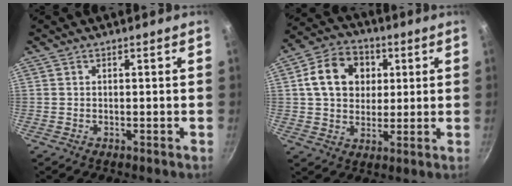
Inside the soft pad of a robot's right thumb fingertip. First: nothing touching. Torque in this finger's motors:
{"motor_torque": [0.31, 2.94, 1.37, 0.11, 0.09]}